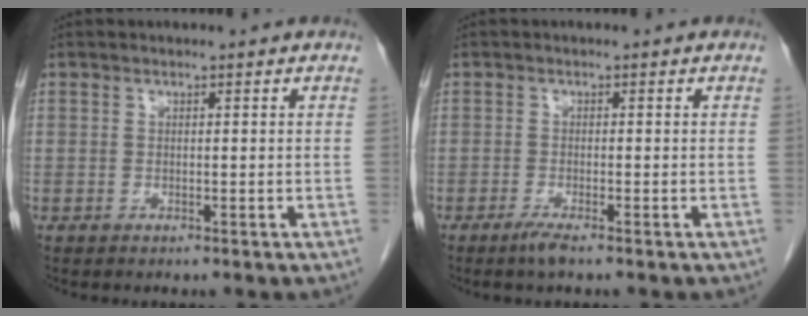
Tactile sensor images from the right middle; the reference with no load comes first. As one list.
[{"total": 1.9, "force": [-1.4, -0.1, 1.4], "torque": [-0.033, -0.006, -0.029]}]